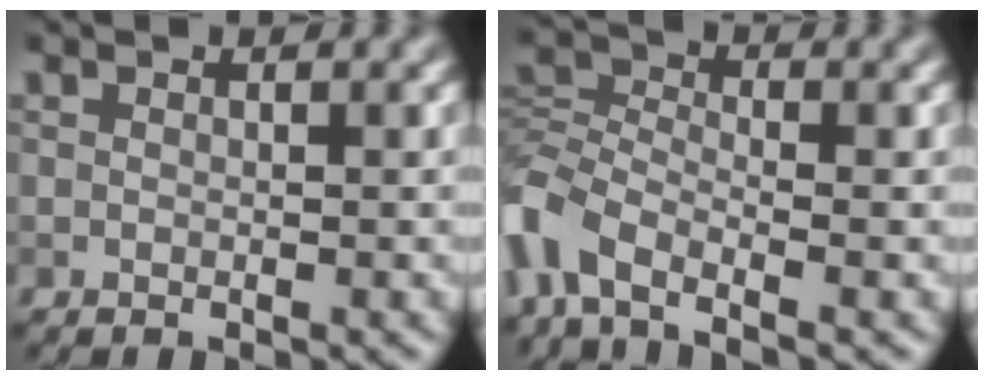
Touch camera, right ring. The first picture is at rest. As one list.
[{"total": 6.9, "force": [-3.7, 3.4, 4.6], "torque": [-0.103, -0.002, -0.091]}]